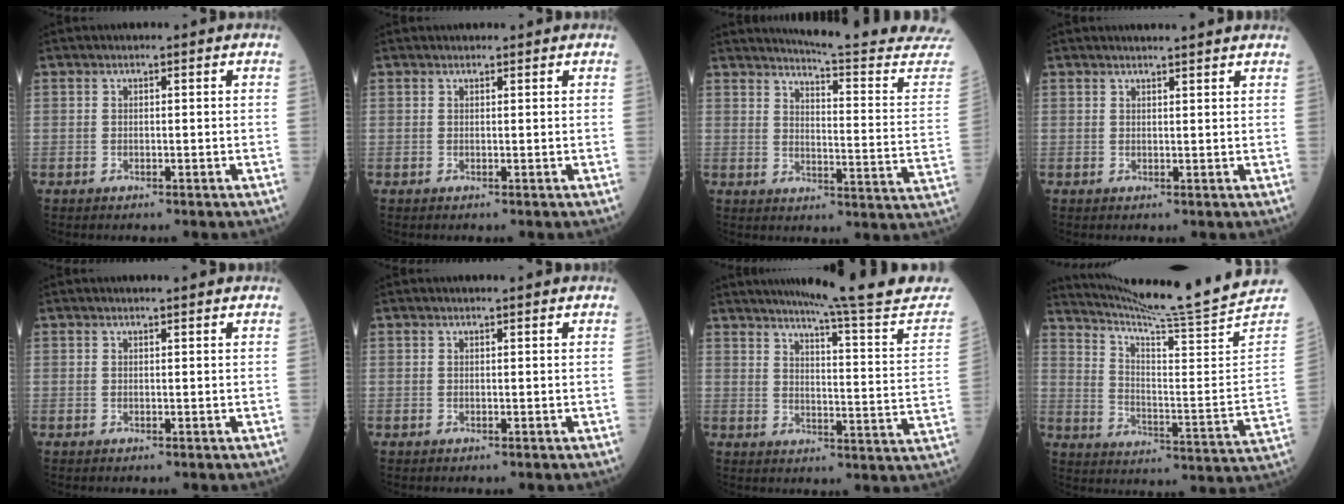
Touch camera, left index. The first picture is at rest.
{"total": 1.8, "force": [1.7, 0.4, 0.4], "torque": [-0.009, 0.016, 0.022]}
{"total": 20.0, "force": [19.3, -1.0, 5.1], "torque": [-0.071, -0.135, 0.218]}
{"total": 5.0, "force": [4.6, 0.0, 1.8], "torque": [-0.025, 0.014, 0.051]}
{"total": 1.9, "force": [1.8, -0.1, 0.6], "torque": [-0.009, 0.006, 0.023]}
{"total": 1.4, "force": [1.3, -0.1, 0.4], "torque": [-0.008, 0.006, 0.018]}
{"total": 20.6, "force": [18.8, -1.0, 8.3], "torque": [-0.114, -0.083, 0.230]}
{"total": 19.9, "force": [18.2, -4.4, 6.7], "torque": [-0.119, -0.116, 0.259]}